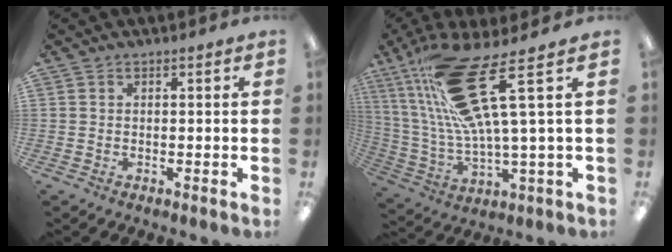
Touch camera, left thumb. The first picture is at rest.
{"total": 22.0, "force": [9.9, 5.0, 19.0], "torque": [-0.377, -0.033, 0.159]}